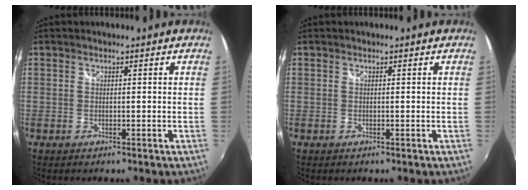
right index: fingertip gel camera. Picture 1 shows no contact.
{"total": 0.0}